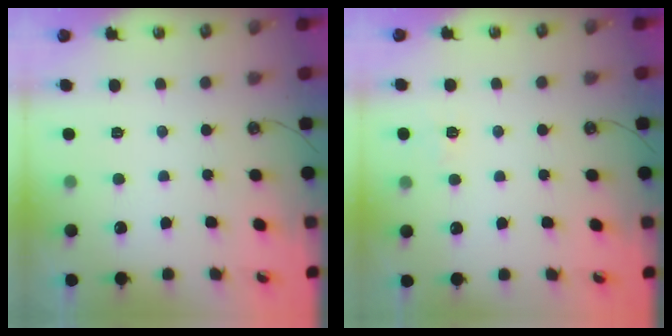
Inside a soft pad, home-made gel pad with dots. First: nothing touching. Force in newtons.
{"total": 2.9, "press": 2.9, "slide": 0.4}